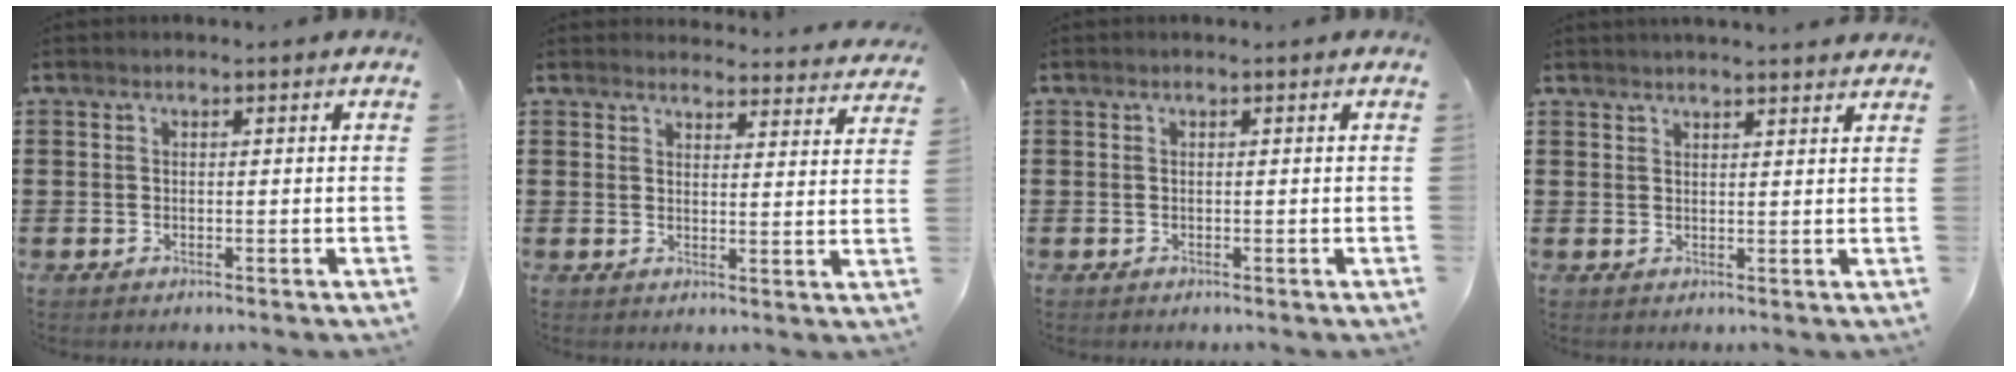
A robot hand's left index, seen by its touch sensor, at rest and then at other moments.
{"total": 3.5, "force": [3.5, 0.2, 0.2], "torque": [-0.010, -0.020, 0.062]}
{"total": 0.0}
{"total": 2.1, "force": [2.1, -0.3, 0.2], "torque": [-0.010, -0.003, 0.041]}